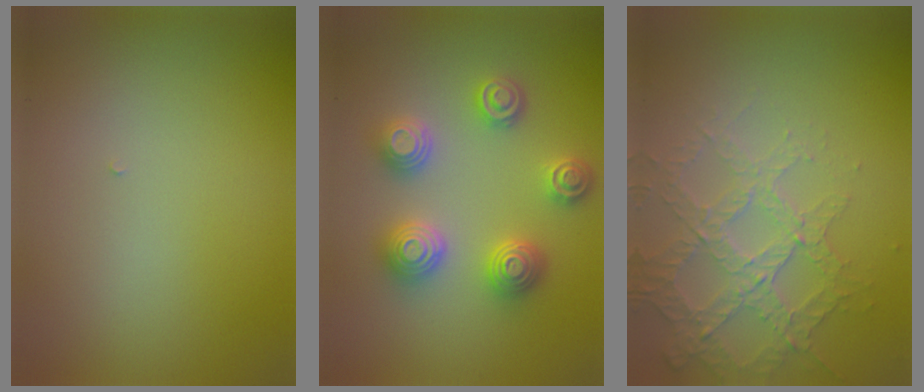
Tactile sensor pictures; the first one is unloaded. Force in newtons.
{"total": 4.7, "press": 4.6, "slide": 0.8}
{"total": 3.7, "press": 3.5, "slide": 1.2}